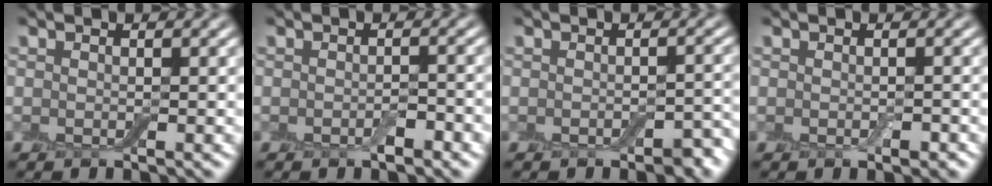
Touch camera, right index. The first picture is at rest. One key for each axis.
{"total": 1.4, "fx": -0.7, "fy": 0.6, "fz": 1.1, "tx": -0.018, "ty": -0.001, "tz": -0.012}
{"total": 1.7, "fx": -1.0, "fy": 0.8, "fz": 1.1, "tx": -0.016, "ty": 0.002, "tz": -0.012}
{"total": 0.9, "fx": -0.3, "fy": 0.4, "fz": 0.7, "tx": -0.010, "ty": -0.001, "tz": -0.003}